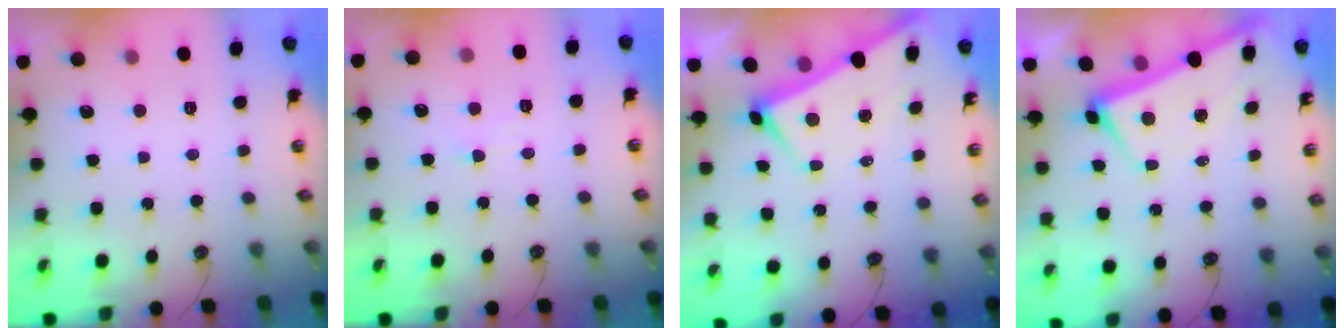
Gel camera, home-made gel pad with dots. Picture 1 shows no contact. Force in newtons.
{"total": 2.4, "press": 2.3, "slide": 0.5}
{"total": 2.9, "press": 2.9, "slide": 0.6}
{"total": 2.0, "press": 1.9, "slide": 0.6}